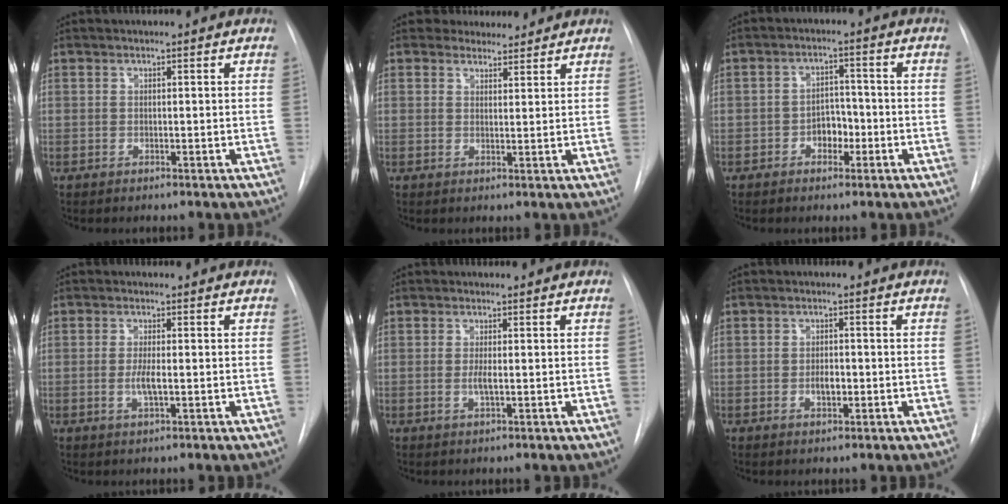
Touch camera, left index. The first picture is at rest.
{"total": 4.5, "force": [4.1, 1.8, 0.0], "torque": [0.009, 0.002, 0.054]}
{"total": 4.0, "force": [-1.6, 2.6, 2.5], "torque": [-0.035, 0.009, -0.028]}
{"total": 2.7, "force": [-0.5, 0.4, 2.7], "torque": [-0.056, -0.005, -0.008]}
{"total": 1.6, "force": [-0.2, 0.2, 1.6], "torque": [-0.035, -0.003, -0.003]}
{"total": 2.4, "force": [-0.7, 1.2, 2.0], "torque": [-0.035, 0.001, -0.009]}